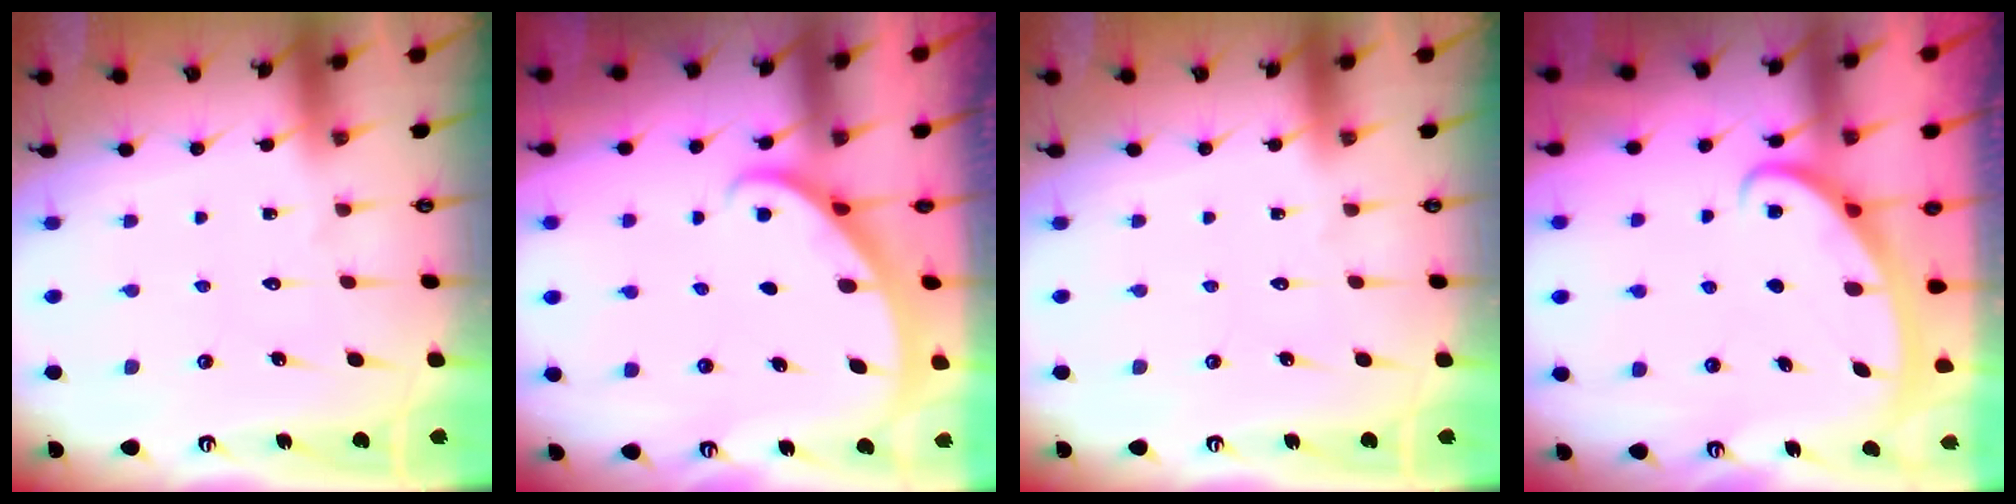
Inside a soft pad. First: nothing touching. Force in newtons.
{"total": 2.1, "press": 2.1, "slide": 0.2}
{"total": 0.0}
{"total": 2.7, "press": 2.7, "slide": 0.3}